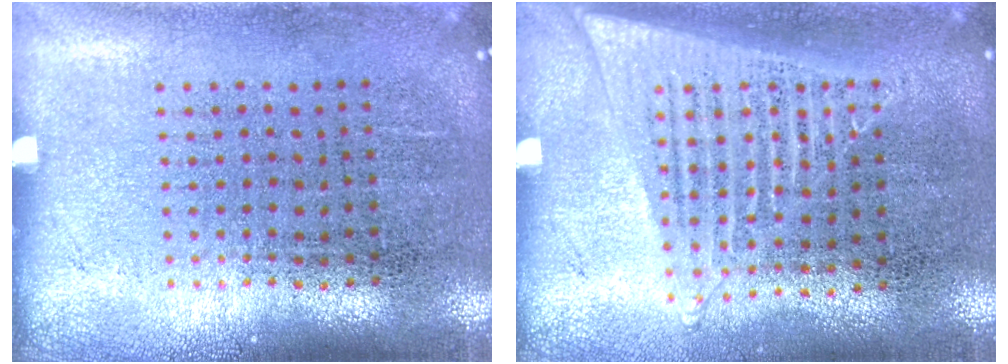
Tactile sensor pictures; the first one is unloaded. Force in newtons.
{"total": 1.4, "press": 1.3, "slide": 0.5}